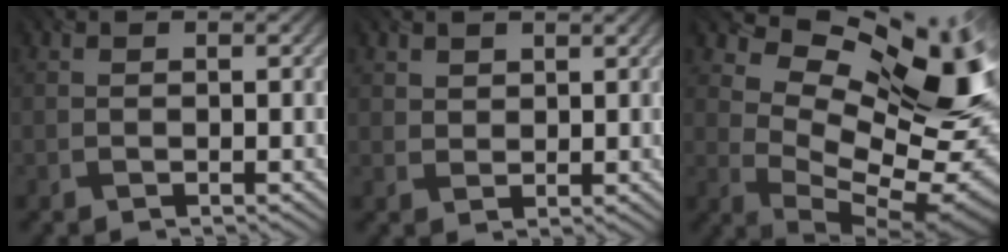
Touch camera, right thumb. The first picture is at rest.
{"total": 2.1, "force": [1.5, 1.3, 0.6], "torque": [-0.018, -0.002, 0.032]}
{"total": 15.6, "force": [5.6, 8.3, 12.0], "torque": [-0.192, 0.000, 0.104]}